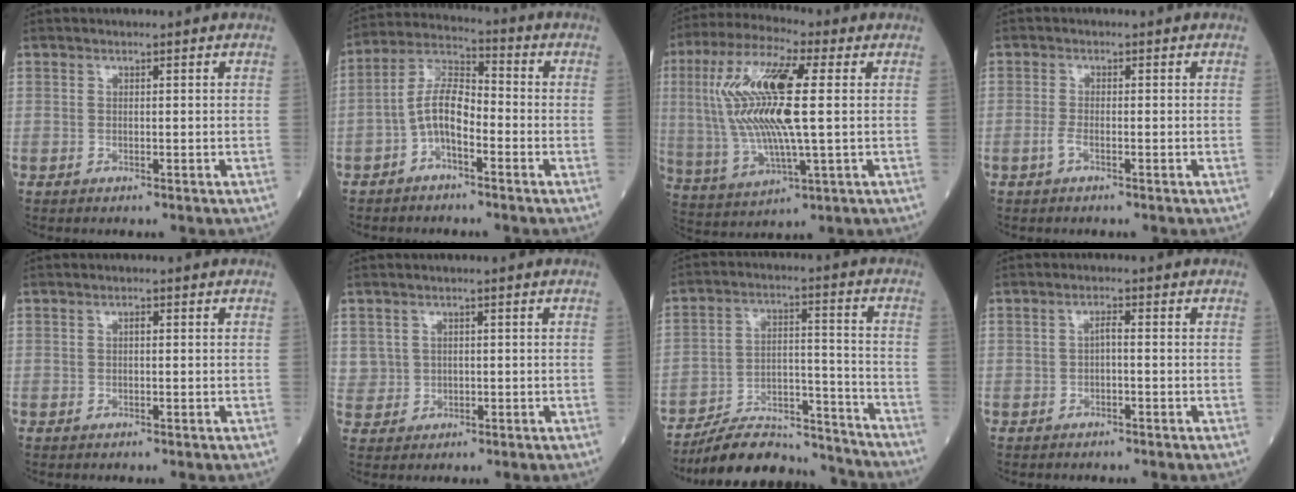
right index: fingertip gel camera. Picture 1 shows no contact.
{"total": 7.0, "force": [-2.4, 2.7, 6.0], "torque": [-0.125, 0.020, -0.048]}
{"total": 17.1, "force": [2.4, 3.0, 16.7], "torque": [-0.359, 0.011, 0.043]}
{"total": 1.4, "force": [-0.8, 0.3, 1.2], "torque": [-0.029, 0.000, -0.018]}
{"total": 0.6, "force": [0.0, 0.2, 0.5], "torque": [-0.009, 0.002, -0.001]}
{"total": 3.2, "force": [0.9, 3.1, 0.2], "torque": [0.005, 0.003, 0.022]}
{"total": 14.8, "force": [-14.2, 2.8, 3.1], "torque": [-0.039, 0.038, -0.225]}
{"total": 1.3, "force": [-0.3, 0.2, 1.2], "torque": [-0.021, 0.004, -0.007]}